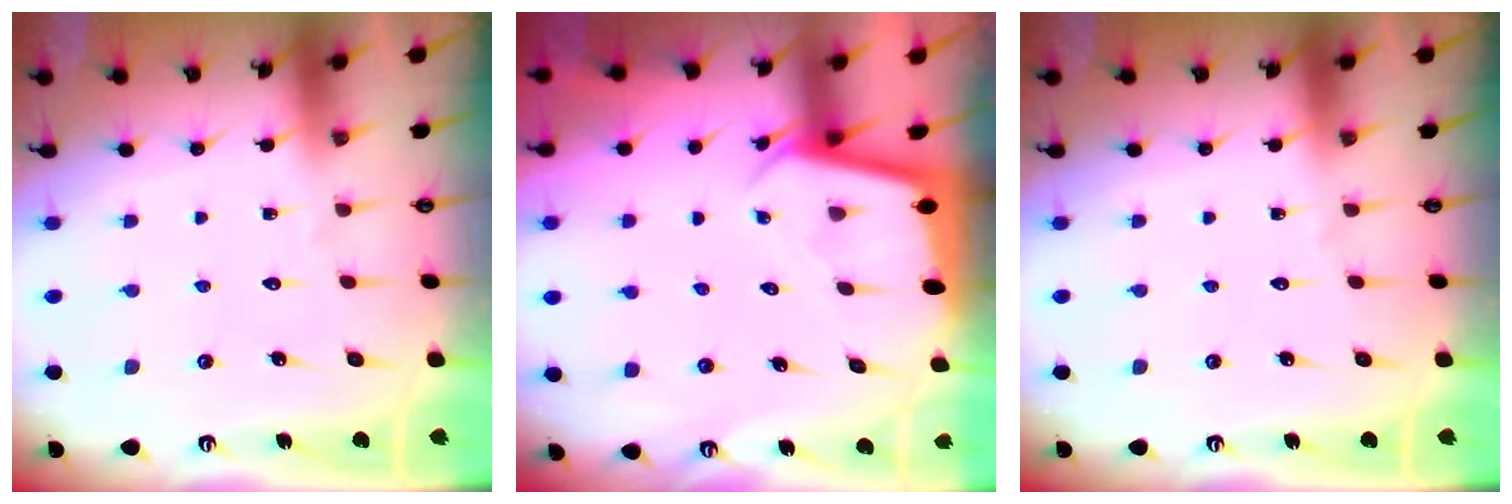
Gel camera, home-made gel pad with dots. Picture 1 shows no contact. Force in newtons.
{"total": 2.3, "press": 2.3, "slide": 0.1}
{"total": 0.0}